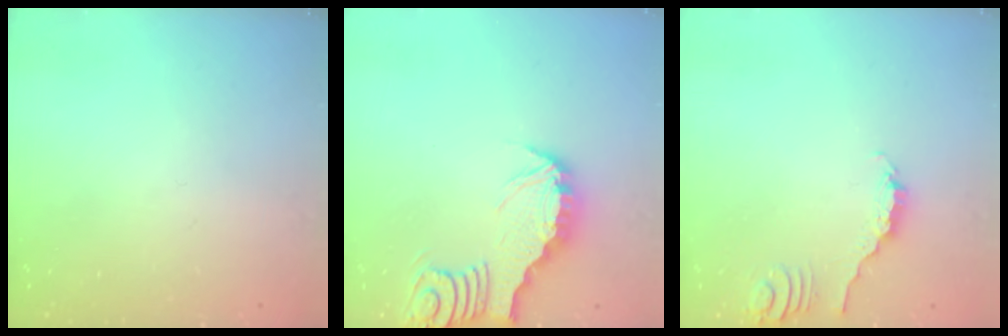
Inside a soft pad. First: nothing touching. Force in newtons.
{"total": 3.3, "press": 3.3, "slide": 0.2}
{"total": 2.2, "press": 2.1, "slide": 0.3}